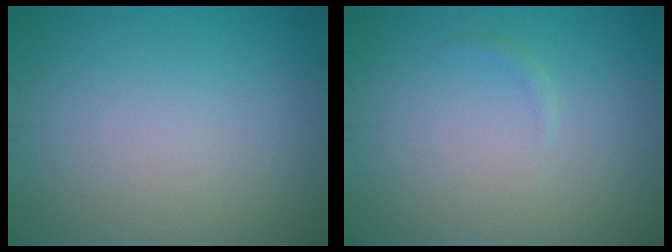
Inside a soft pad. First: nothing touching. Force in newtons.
{"total": 0.5, "press": 0.5, "slide": 0.1}